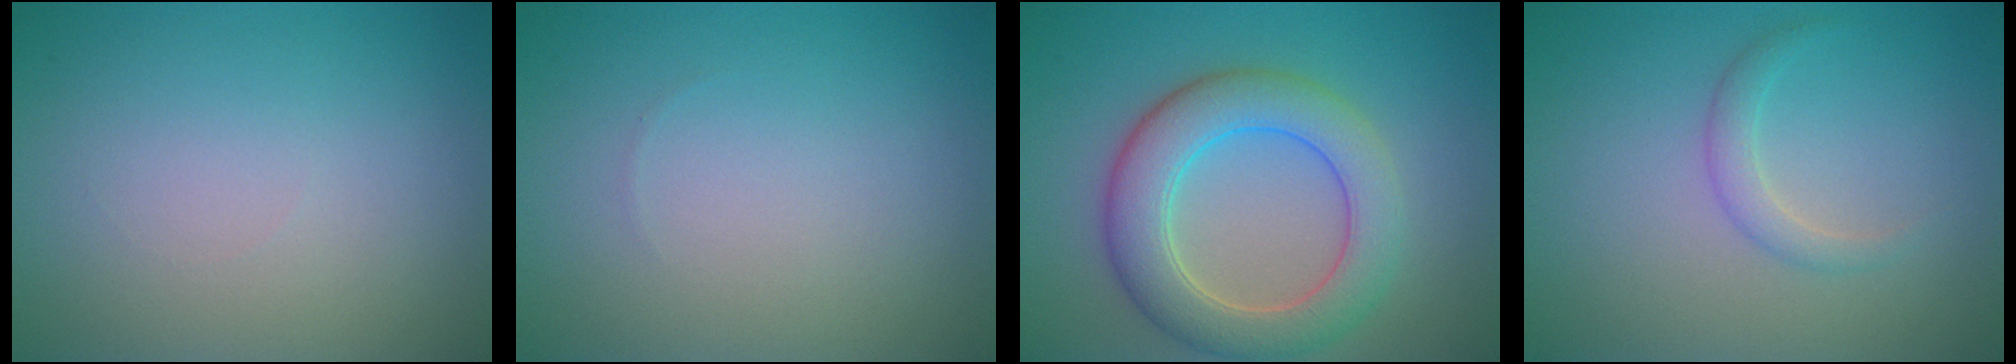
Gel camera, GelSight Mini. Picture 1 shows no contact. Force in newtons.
{"total": 0.0}
{"total": 6.5, "press": 6.5, "slide": 0.0}
{"total": 1.6, "press": 1.6, "slide": 0.1}